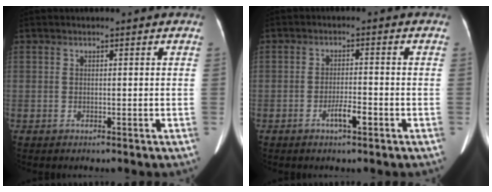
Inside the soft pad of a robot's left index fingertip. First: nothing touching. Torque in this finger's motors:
{"motor_torque": [0.47, 0.33, 0.08, 0.06]}